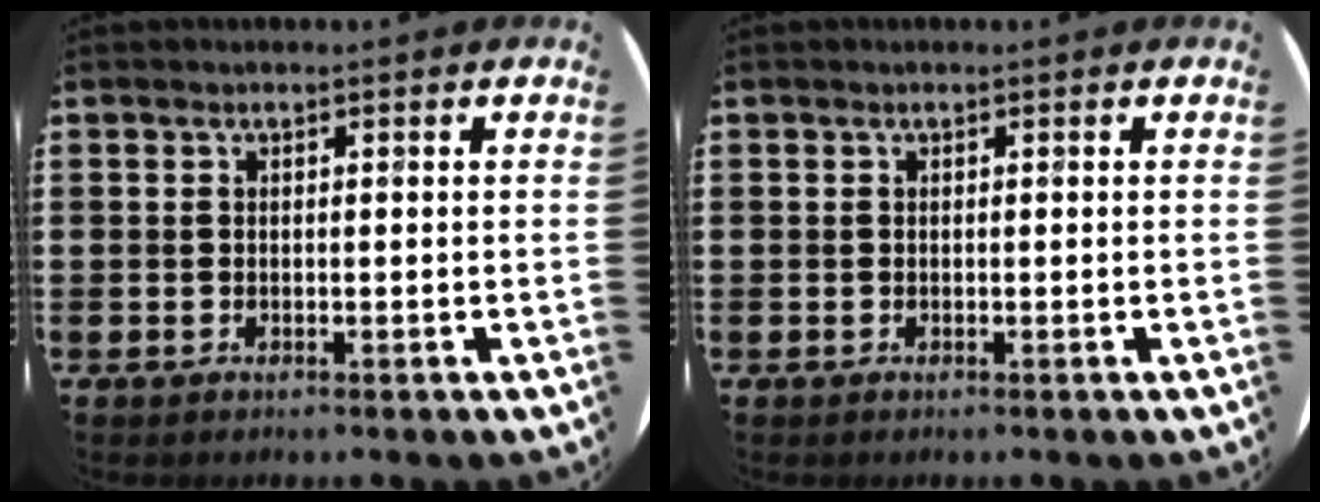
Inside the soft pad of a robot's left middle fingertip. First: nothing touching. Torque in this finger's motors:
{"motor_torque": [-0.05, 0.03, 0.01, 0.01]}